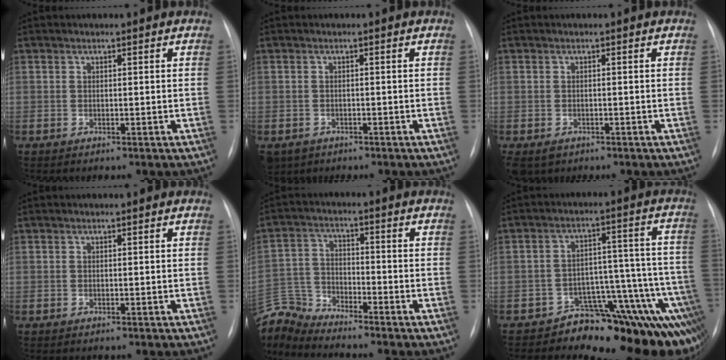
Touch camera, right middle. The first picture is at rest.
{"total": 4.4, "force": [-2.7, 3.3, 1.0], "torque": [-0.016, 0.001, -0.039]}
{"total": 3.6, "force": [-2.1, 2.6, 1.3], "torque": [-0.024, -0.004, -0.029]}
{"total": 0.0}
{"total": 8.9, "force": [-8.9, 0.0, 0.3], "torque": [-0.021, 0.016, -0.178]}
{"total": 13.5, "force": [-11.1, 4.2, 6.4], "torque": [-0.018, 0.072, -0.142]}